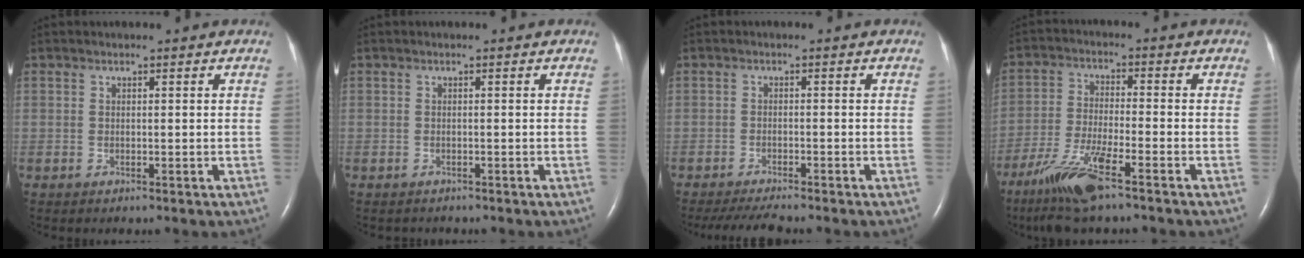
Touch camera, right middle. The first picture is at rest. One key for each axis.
{"total": 1.0, "fx": -0.9, "fy": 0.4, "fz": 0.1, "tx": -0.011, "ty": -0.001, "tz": -0.011}
{"total": 5.9, "fx": -5.2, "fy": 0.3, "fz": 2.7, "tx": -0.046, "ty": -0.019, "tz": -0.085}
{"total": 10.2, "fx": -6.6, "fy": 0.9, "fz": 7.7, "tx": -0.167, "ty": -0.026, "tz": -0.124}